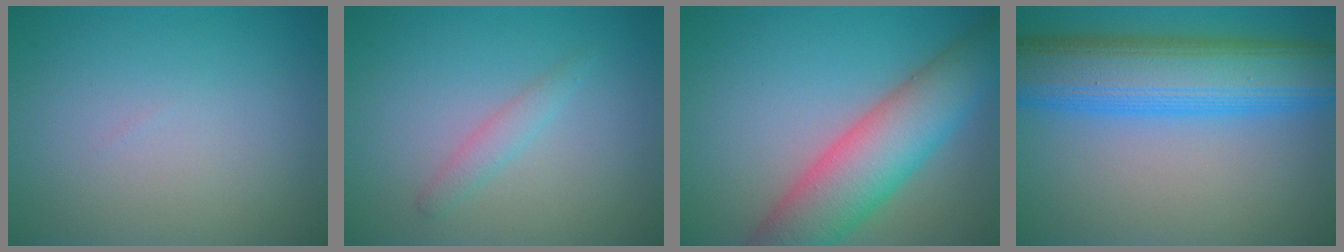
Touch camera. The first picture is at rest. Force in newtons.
{"total": 1.4, "press": 1.4, "slide": 0.0}
{"total": 8.7, "press": 8.7, "slide": 0.5}
{"total": 10.4, "press": 10.4, "slide": 0.3}